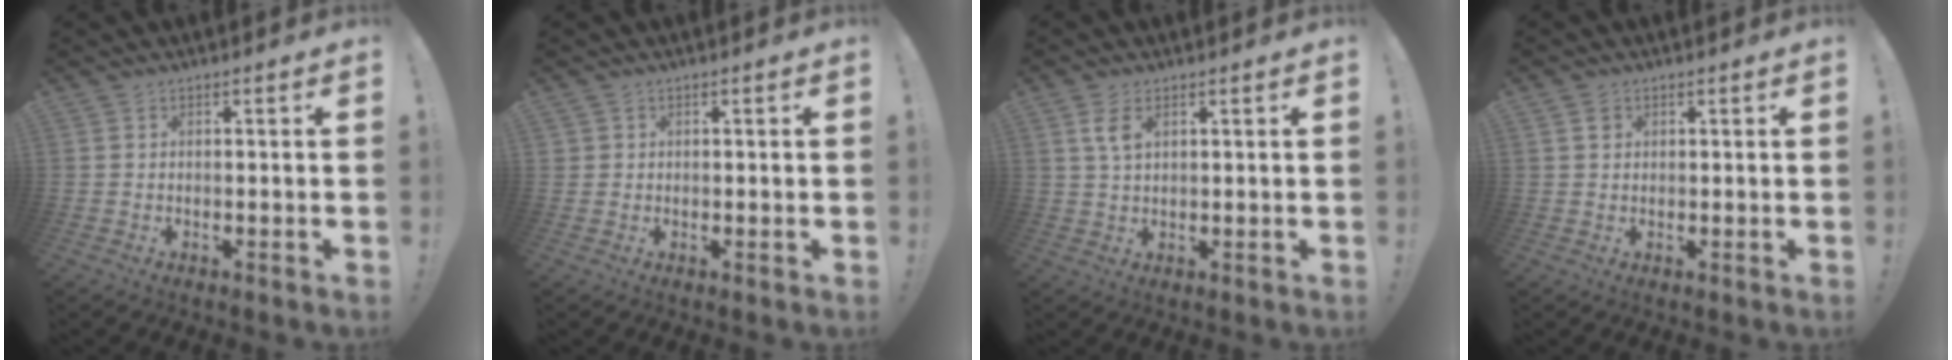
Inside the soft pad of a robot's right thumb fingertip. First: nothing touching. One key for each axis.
{"total": 1.1, "fx": 0.4, "fy": 1.1, "fz": 0.1, "tx": -0.006, "ty": 0.004, "tz": 0.010}
{"total": 4.8, "fx": 2.1, "fy": 2.2, "fz": 3.7, "tx": -0.061, "ty": -0.003, "tz": 0.037}
{"total": 1.6, "fx": 0.7, "fy": 1.4, "fz": 0.3, "tx": 0.004, "ty": -0.001, "tz": 0.012}